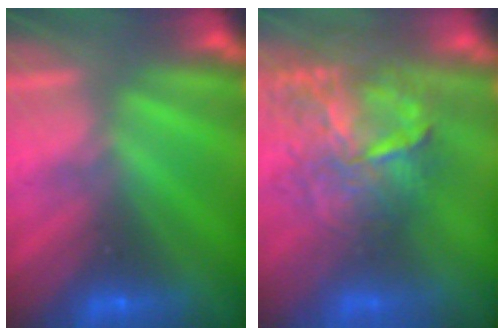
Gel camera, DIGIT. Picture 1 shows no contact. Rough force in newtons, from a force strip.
{"total": 10.5}